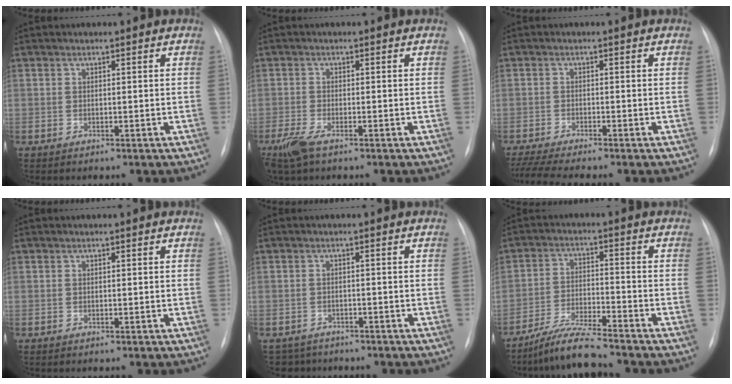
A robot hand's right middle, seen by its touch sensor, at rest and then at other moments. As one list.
[{"total": 4.0, "force": [-2.6, 1.0, 2.9], "torque": [-0.073, -0.012, -0.051]}, {"total": 7.1, "force": [-6.1, -0.4, 3.6], "torque": [-0.063, -0.016, -0.102]}, {"total": 0.0}, {"total": 4.0, "force": [-3.5, 1.8, -0.6], "torque": [0.008, -0.001, -0.055]}, {"total": 7.8, "force": [-6.9, -0.1, 3.6], "torque": [-0.072, -0.022, -0.127]}]